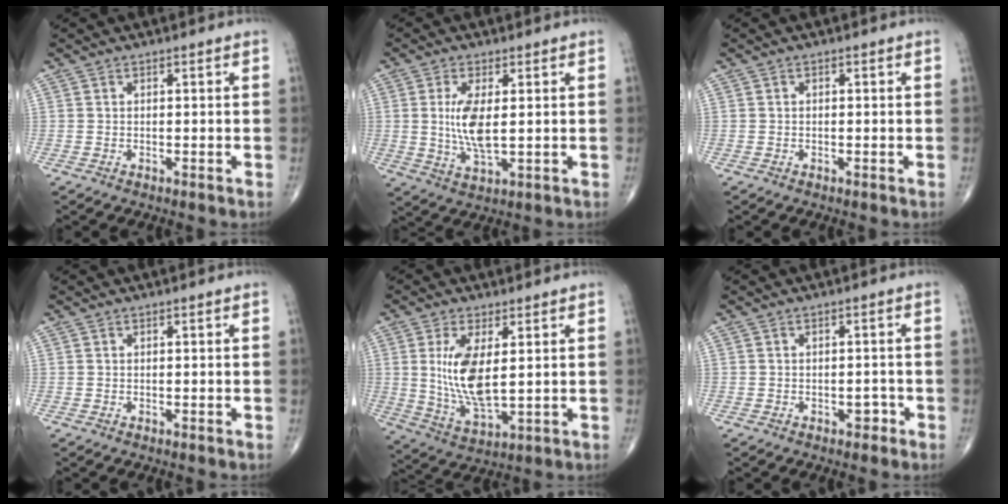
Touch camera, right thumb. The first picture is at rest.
{"total": 7.6, "force": [0.8, 2.8, 7.1], "torque": [-0.144, -0.018, 0.019]}
{"total": 0.0}
{"total": 0.0}
{"total": 11.2, "force": [1.8, 4.5, 10.1], "torque": [-0.198, -0.026, 0.045]}
{"total": 1.8, "force": [-1.0, 1.1, 1.0], "torque": [-0.001, 0.007, -0.016]}